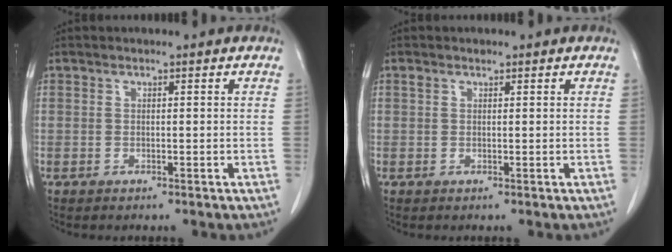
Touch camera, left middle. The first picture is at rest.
{"total": 0.8, "force": [0.6, 0.4, 0.4], "torque": [-0.018, 0.012, 0.013]}